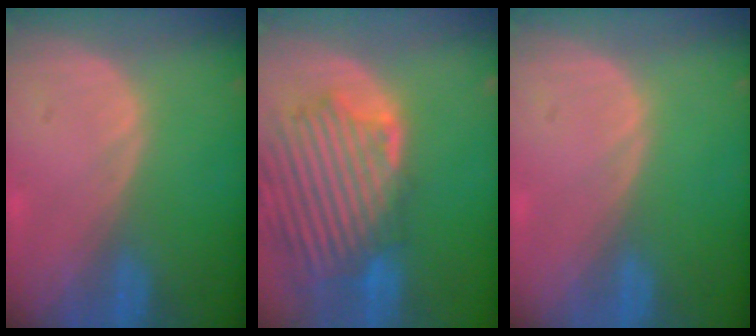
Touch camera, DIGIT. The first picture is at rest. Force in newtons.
{"total": 13.3, "press": 11.6, "slide": 6.4}
{"total": 0.0}